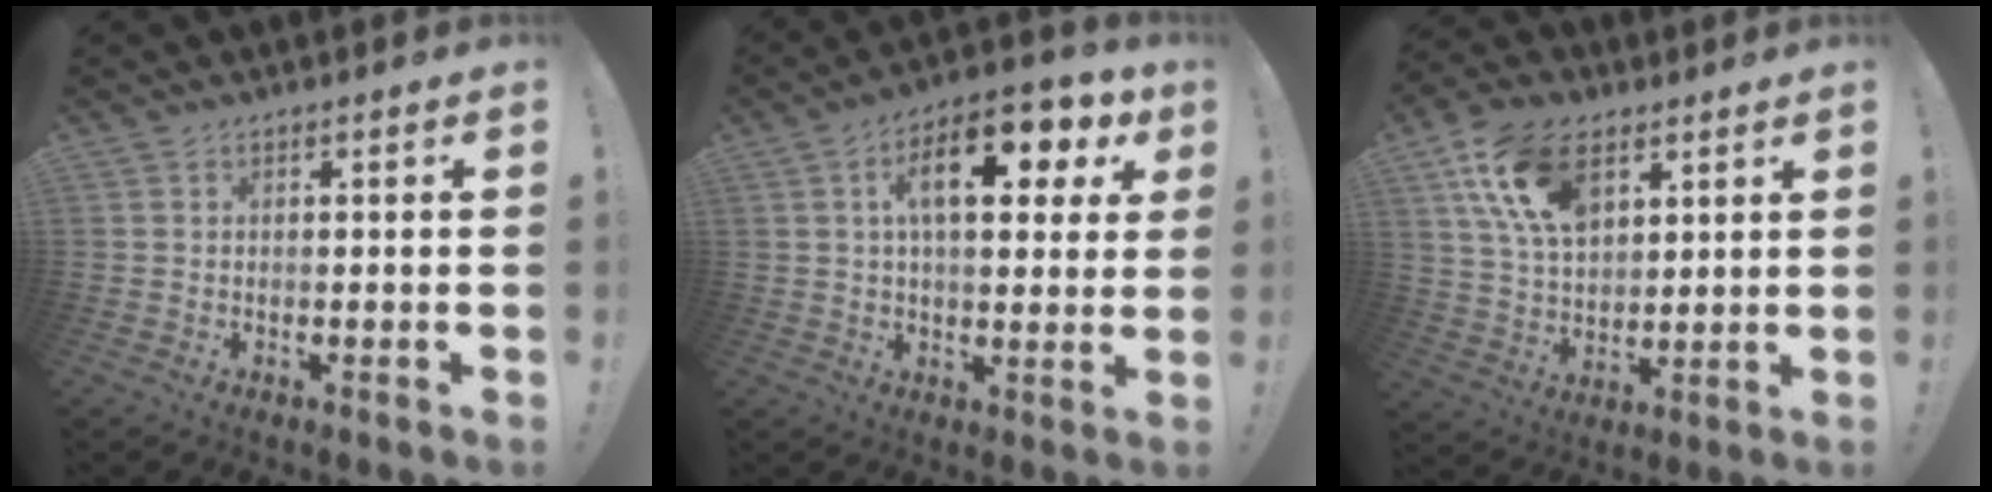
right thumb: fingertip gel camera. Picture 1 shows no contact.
{"total": 15.8, "force": [5.3, 7.1, 13.1], "torque": [-0.189, -0.012, 0.077]}
{"total": 17.2, "force": [8.1, 10.7, 10.7], "torque": [-0.182, -0.021, 0.152]}